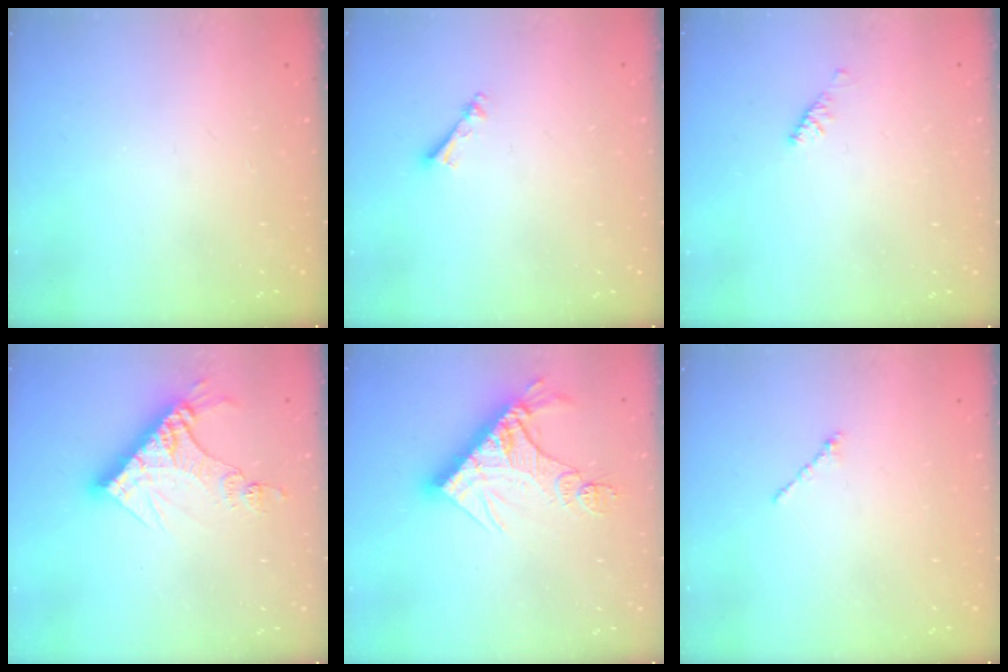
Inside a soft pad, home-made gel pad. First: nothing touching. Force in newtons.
{"total": 3.8, "press": 3.8, "slide": 0.3}
{"total": 2.9, "press": 2.8, "slide": 0.6}
{"total": 12.3, "press": 12.2, "slide": 1.4}
{"total": 14.9, "press": 14.8, "slide": 1.7}
{"total": 1.0, "press": 0.9, "slide": 0.4}